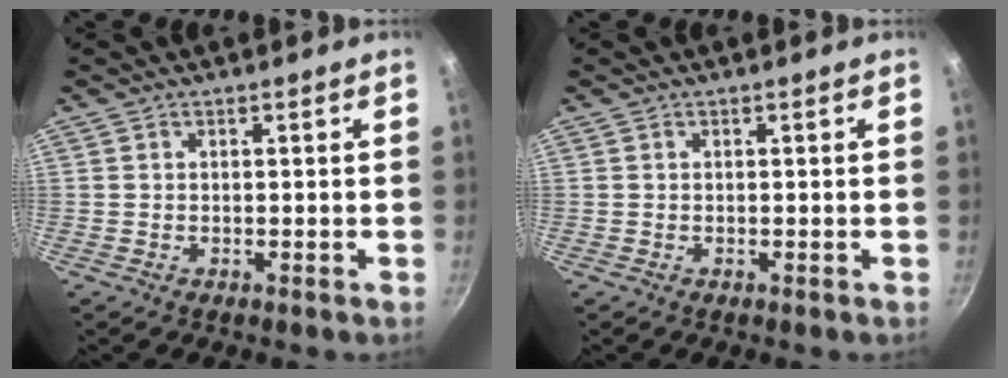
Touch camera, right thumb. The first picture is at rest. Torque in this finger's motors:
{"motor_torque": [0.00, 0.00, 0.00, 0.00, 0.00]}